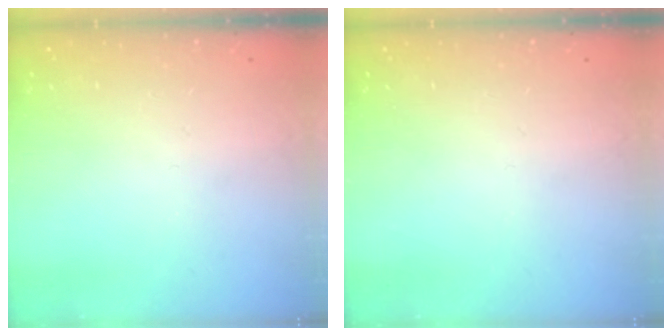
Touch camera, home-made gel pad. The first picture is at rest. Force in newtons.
{"total": 0.0}